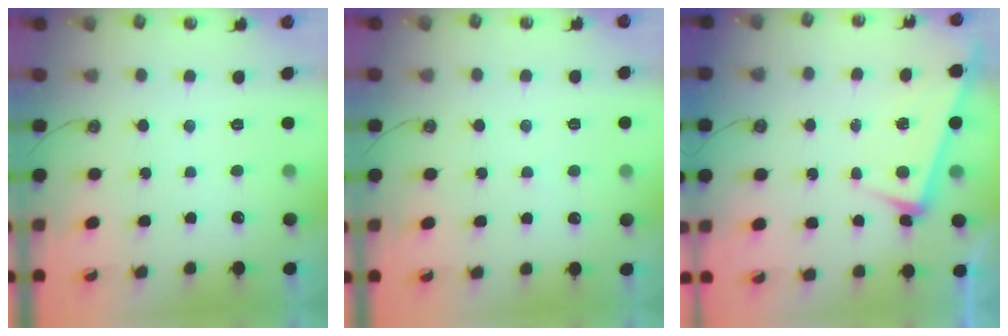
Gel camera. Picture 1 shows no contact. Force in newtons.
{"total": 2.4, "press": 2.4, "slide": 0.2}
{"total": 1.6, "press": 1.5, "slide": 0.5}